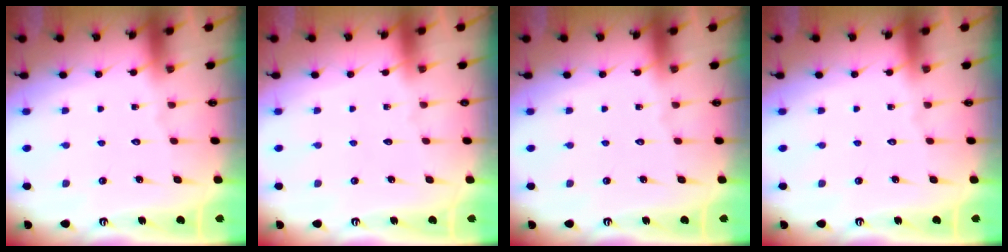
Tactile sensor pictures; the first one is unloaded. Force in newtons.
{"total": 0.0}
{"total": 0.0}
{"total": 0.0}